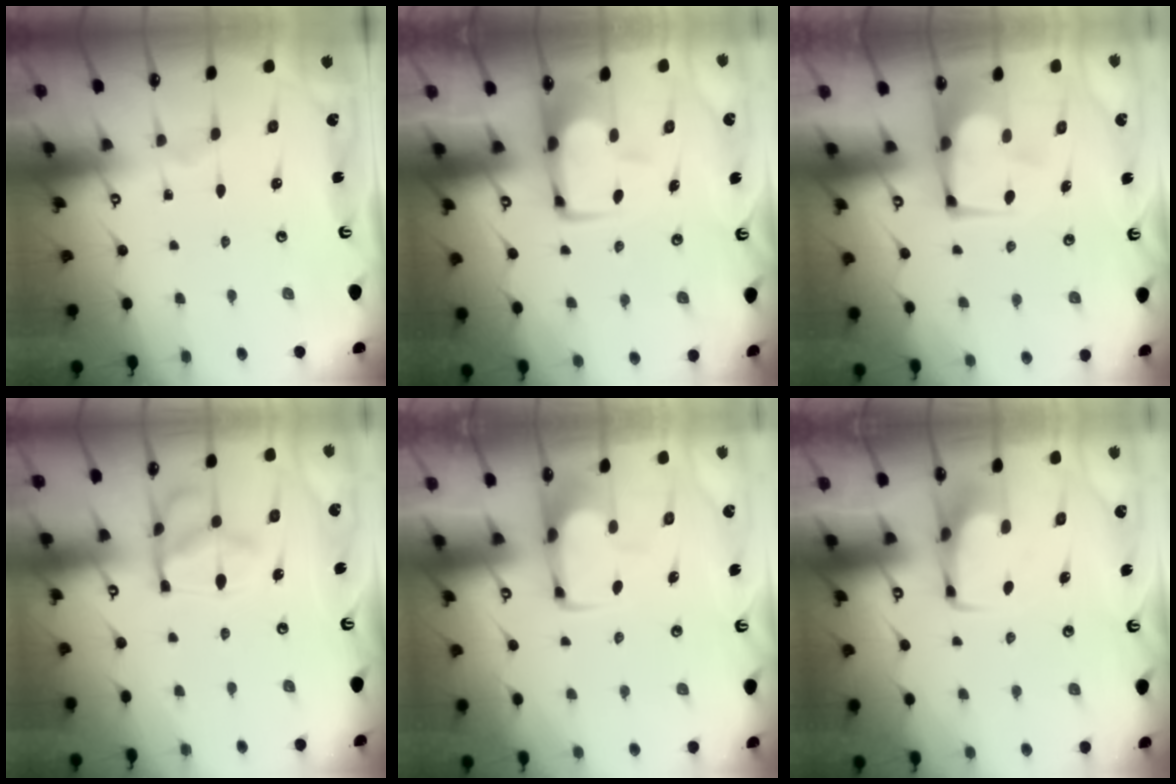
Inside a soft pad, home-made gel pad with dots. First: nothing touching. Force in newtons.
{"total": 6.4, "press": 6.3, "slide": 1.2}
{"total": 2.6, "press": 2.5, "slide": 0.6}
{"total": 14.4, "press": 14.3, "slide": 1.5}
{"total": 2.0, "press": 1.9, "slide": 0.4}
{"total": 2.9, "press": 2.9, "slide": 0.4}